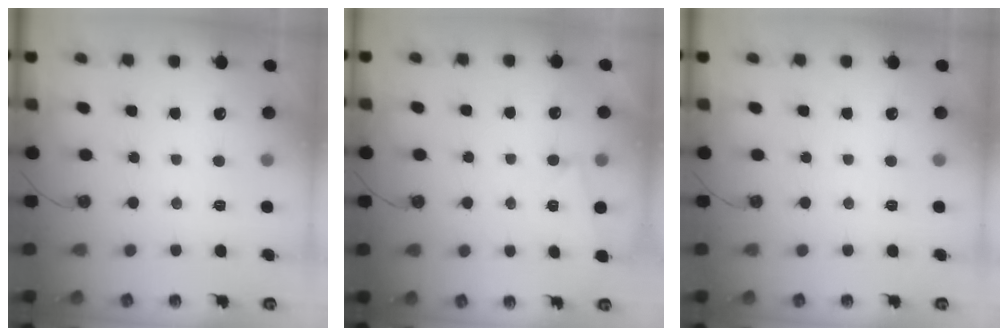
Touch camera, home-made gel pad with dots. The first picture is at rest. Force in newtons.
{"total": 1.6, "press": 1.6, "slide": 0.3}
{"total": 0.0}